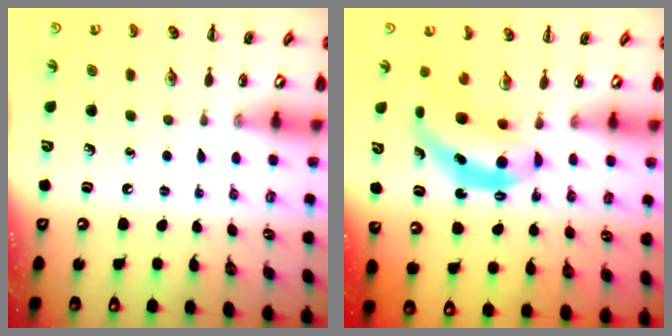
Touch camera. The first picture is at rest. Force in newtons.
{"total": 5.5, "press": 5.4, "slide": 0.8}